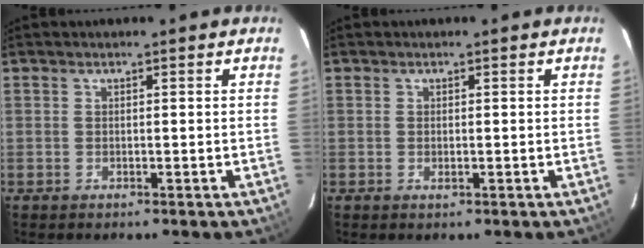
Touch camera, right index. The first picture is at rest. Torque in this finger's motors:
{"motor_torque": [0.27, 0.13, 0.16, 0.02]}